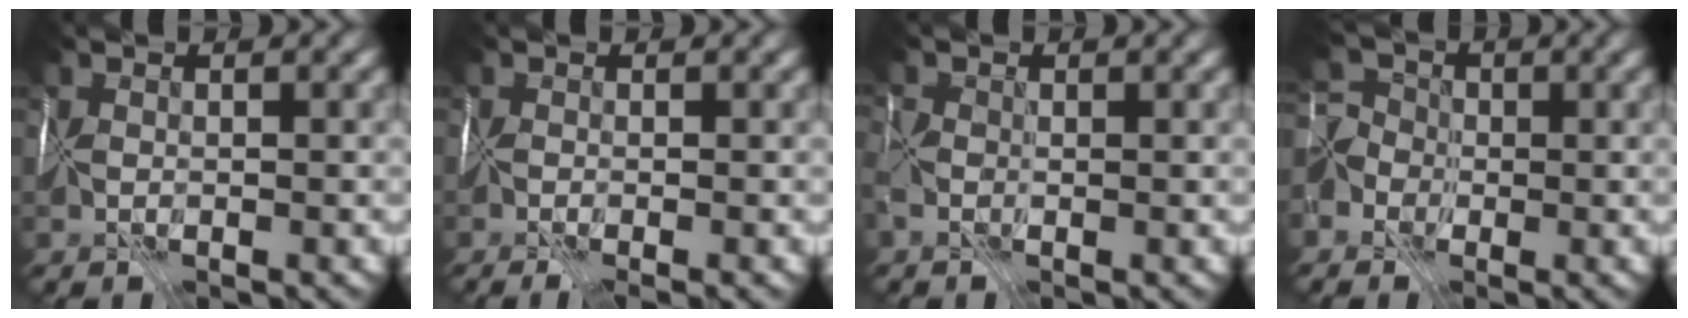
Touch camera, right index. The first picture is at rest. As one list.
[{"total": 3.6, "force": [-1.9, 1.2, 2.8], "torque": [-0.042, -0.012, -0.013]}, {"total": 0.6, "force": [-0.2, 0.5, 0.2], "torque": [-0.010, 0.001, -0.010]}, {"total": 3.9, "force": [-2.2, 3.1, 1.1], "torque": [-0.008, -0.002, -0.040]}]